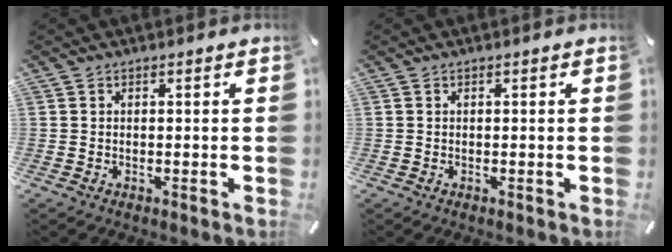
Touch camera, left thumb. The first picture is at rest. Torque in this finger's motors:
{"motor_torque": [-0.01, 0.01, -0.01, 0.02, 0.00]}